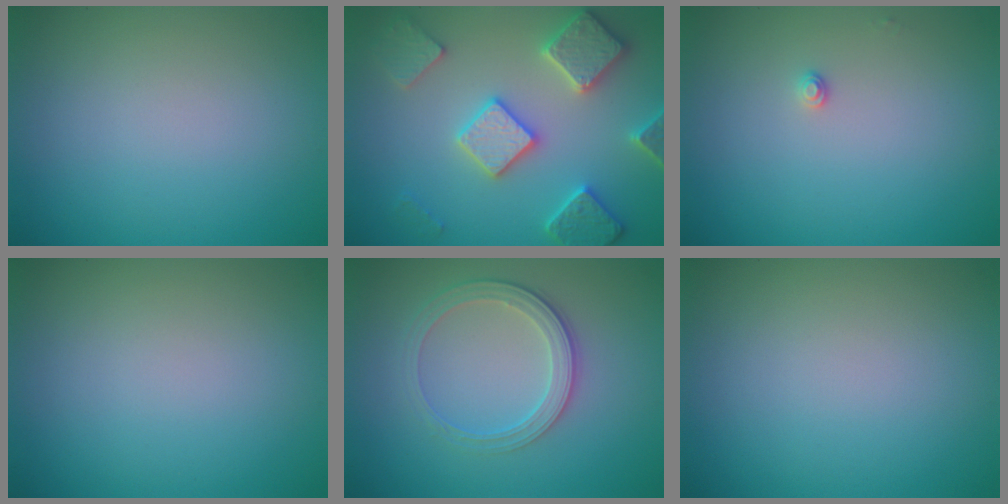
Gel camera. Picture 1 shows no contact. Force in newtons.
{"total": 5.7, "press": 5.6, "slide": 1.3}
{"total": 0.8, "press": 0.8, "slide": 0.0}
{"total": 0.0}
{"total": 3.0, "press": 2.6, "slide": 1.4}
{"total": 0.0}